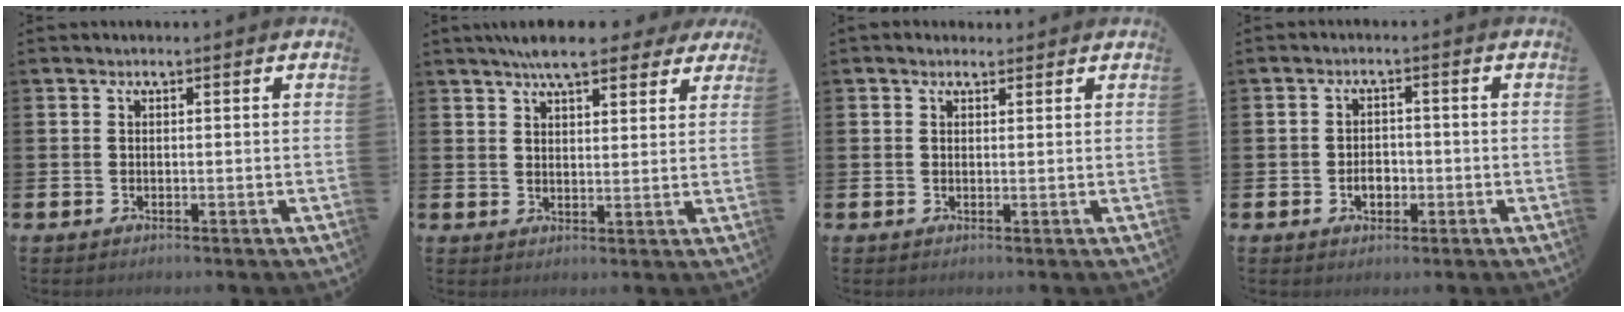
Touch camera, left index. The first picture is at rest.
{"total": 7.3, "force": [6.4, 2.0, 3.0], "torque": [-0.055, -0.020, 0.113]}
{"total": 1.2, "force": [1.0, 0.6, 0.2], "torque": [0.002, 0.005, 0.016]}
{"total": 2.6, "force": [-1.0, 1.9, 1.6], "torque": [-0.023, -0.002, -0.022]}